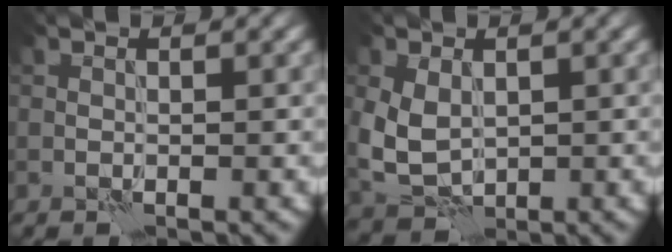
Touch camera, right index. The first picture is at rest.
{"total": 4.5, "force": [0.4, 3.3, 3.0], "torque": [-0.077, -0.005, 0.010]}